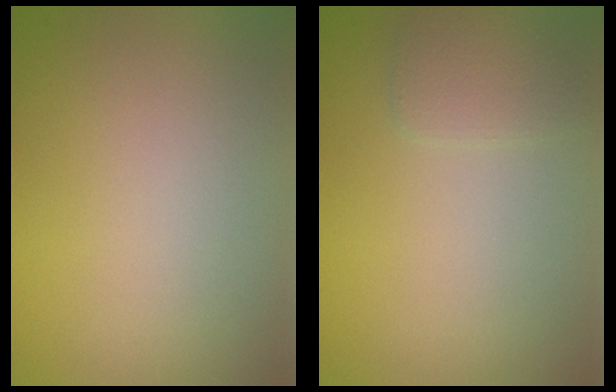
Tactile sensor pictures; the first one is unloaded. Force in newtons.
{"total": 1.6, "press": 1.6, "slide": 0.2}